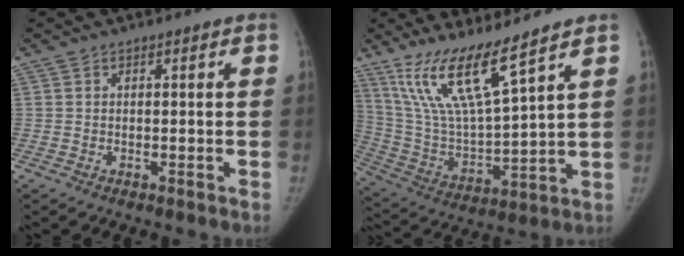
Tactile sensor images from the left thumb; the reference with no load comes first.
{"total": 15.3, "force": [10.5, 2.0, 10.9], "torque": [-0.203, -0.062, 0.220]}